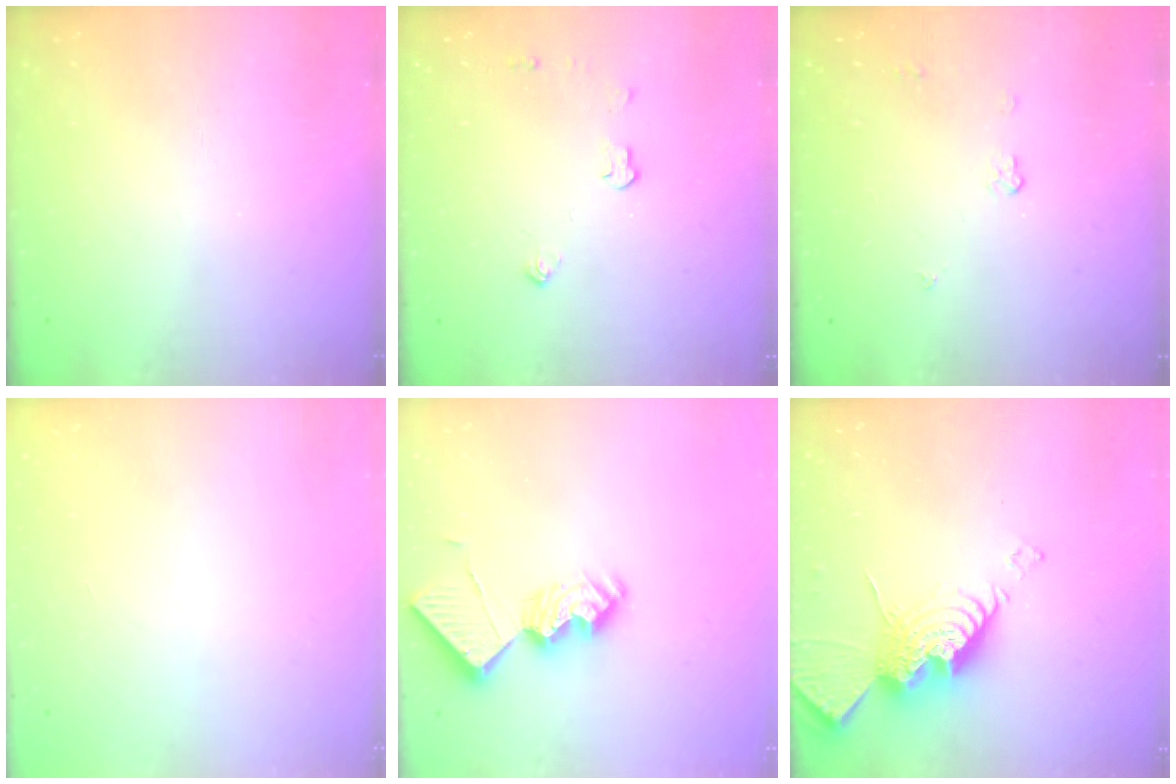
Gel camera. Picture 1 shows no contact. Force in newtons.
{"total": 3.9, "press": 3.9, "slide": 0.4}
{"total": 3.6, "press": 3.6, "slide": 0.0}
{"total": 0.0}
{"total": 17.4, "press": 17.4, "slide": 0.2}
{"total": 14.5, "press": 14.4, "slide": 1.2}